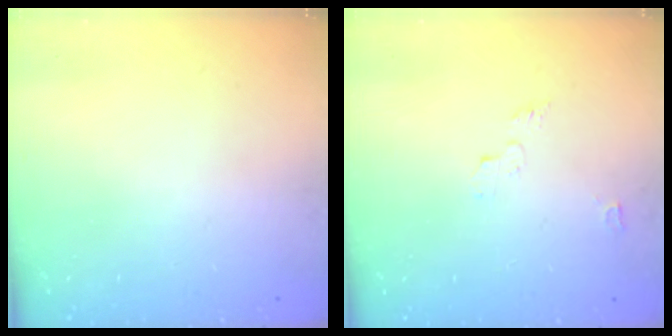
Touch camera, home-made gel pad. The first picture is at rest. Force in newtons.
{"total": 3.5, "press": 3.4, "slide": 0.4}